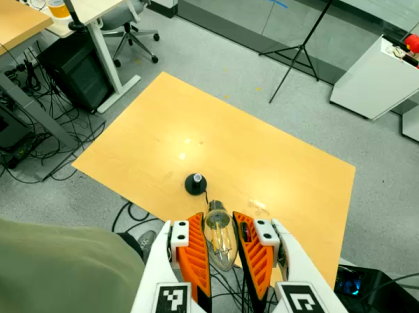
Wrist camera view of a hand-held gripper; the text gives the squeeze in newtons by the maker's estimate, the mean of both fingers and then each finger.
{"total": 20.2, "left": 22.4, "right": 18.0}